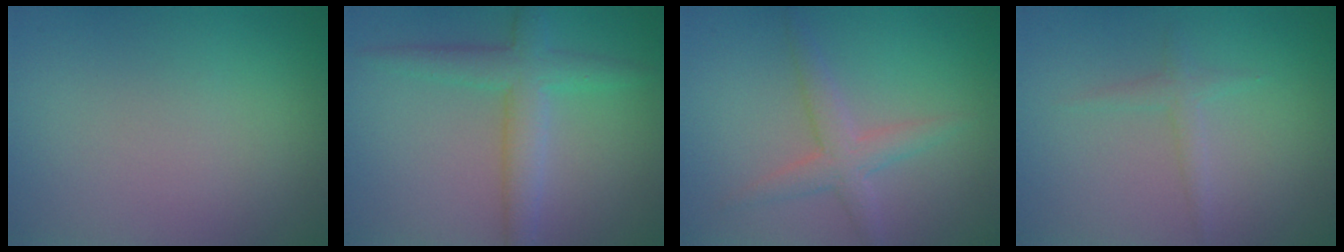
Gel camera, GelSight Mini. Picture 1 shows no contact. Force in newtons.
{"total": 4.0, "press": 4.0, "slide": 0.2}
{"total": 2.6, "press": 2.6, "slide": 0.1}
{"total": 1.3, "press": 1.3, "slide": 0.1}